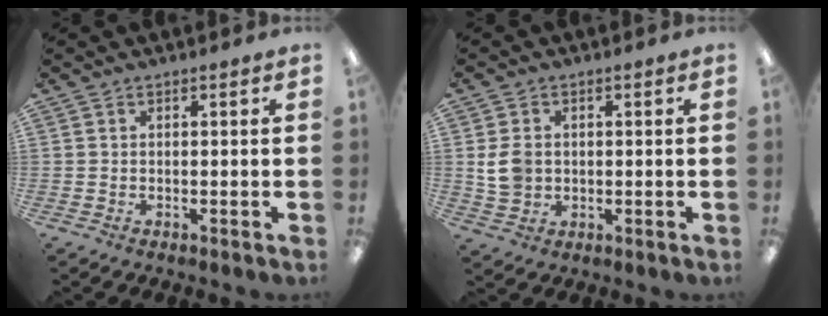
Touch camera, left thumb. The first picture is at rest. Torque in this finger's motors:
{"motor_torque": [-0.12, 0.44, 0.47, -0.44, 0.04]}